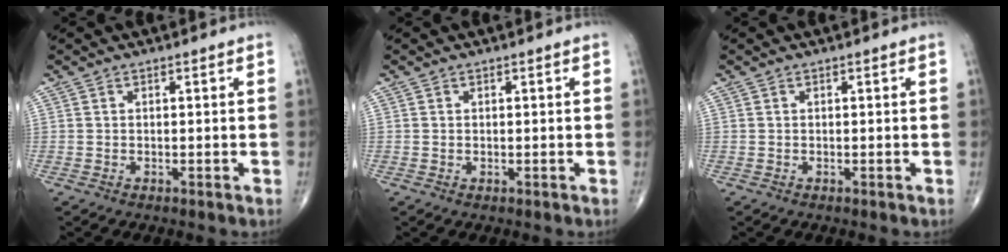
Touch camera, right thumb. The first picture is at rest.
{"total": 0.0}
{"total": 0.0}